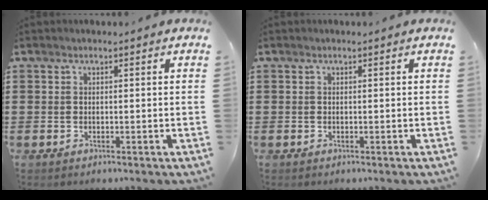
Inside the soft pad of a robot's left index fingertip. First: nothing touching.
{"total": 0.0}